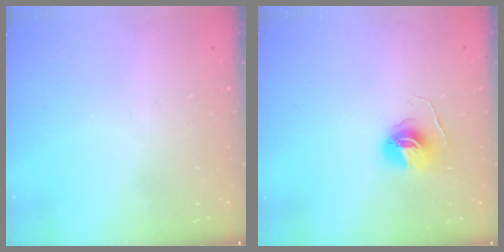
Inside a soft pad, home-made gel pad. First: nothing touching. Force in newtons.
{"total": 6.7, "press": 6.7, "slide": 0.4}